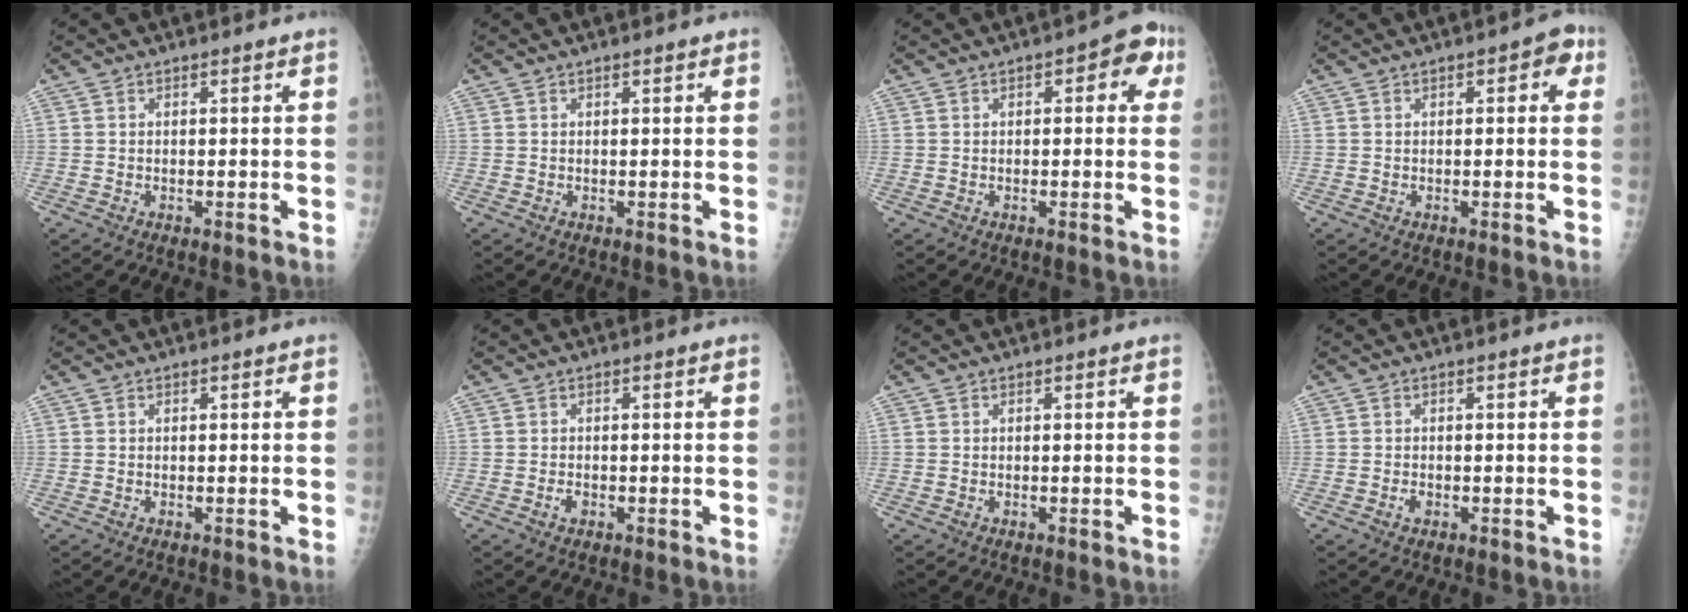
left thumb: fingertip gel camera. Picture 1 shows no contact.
{"total": 0.8, "force": [0.4, 0.2, 0.7], "torque": [-0.011, 0.001, 0.005]}
{"total": 6.0, "force": [1.7, 2.8, 5.0], "torque": [-0.029, 0.013, 0.010]}
{"total": 4.0, "force": [1.2, 1.8, 3.3], "torque": [-0.023, 0.007, 0.007]}
{"total": 0.0}
{"total": 1.2, "force": [-0.6, 0.7, 0.8], "torque": [-0.014, 0.004, -0.009]}
{"total": 0.0}
{"total": 1.1, "force": [-0.5, 0.6, 0.7], "torque": [-0.013, 0.004, -0.008]}